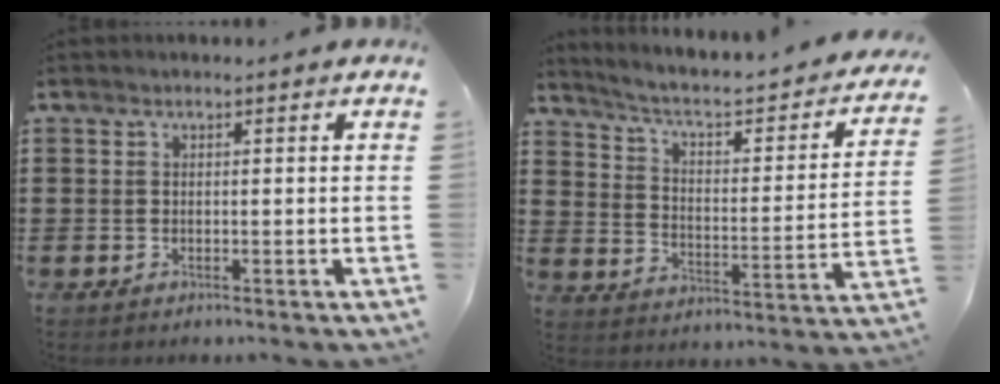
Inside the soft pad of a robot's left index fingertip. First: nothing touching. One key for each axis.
{"total": 3.3, "fx": 2.0, "fy": 1.0, "fz": 2.3, "tx": -0.060, "ty": -0.025, "tz": 0.021}